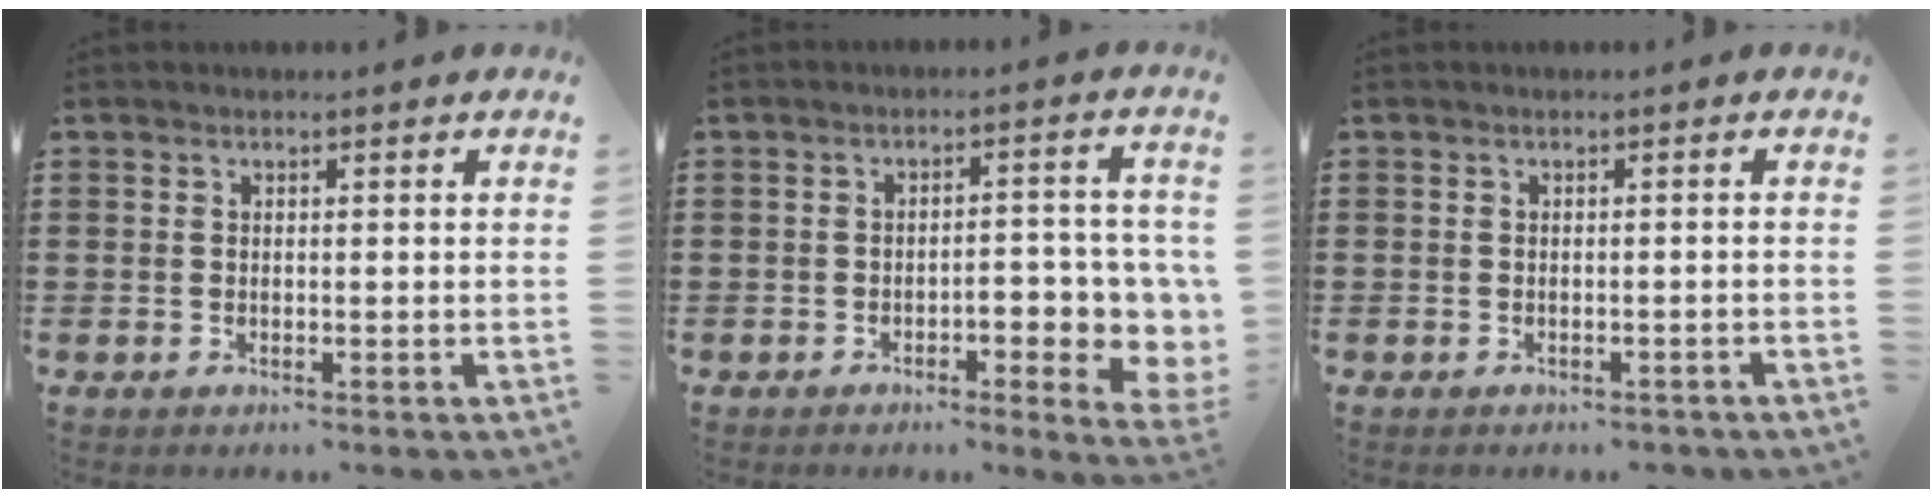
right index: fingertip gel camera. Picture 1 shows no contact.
{"total": 6.3, "force": [-1.8, 2.4, 5.6], "torque": [-0.069, -0.005, -0.033]}
{"total": 1.0, "force": [-0.9, 0.3, 0.1], "torque": [-0.007, 0.000, -0.019]}